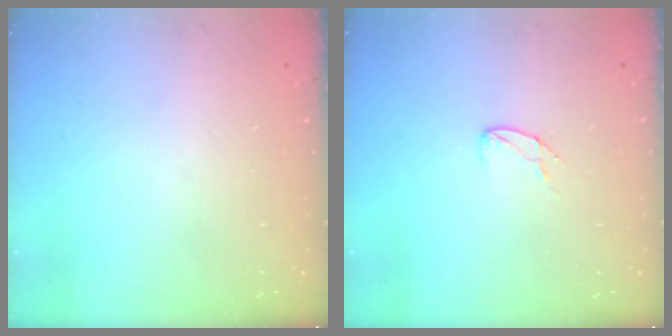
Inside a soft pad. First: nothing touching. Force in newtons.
{"total": 4.9, "press": 4.9, "slide": 0.4}